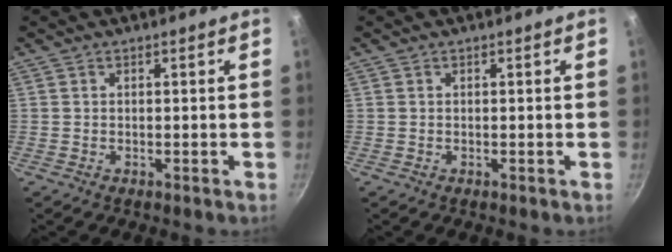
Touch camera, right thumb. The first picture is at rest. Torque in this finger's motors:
{"motor_torque": [-0.22, 0.13, 0.19, 0.11, 0.01]}